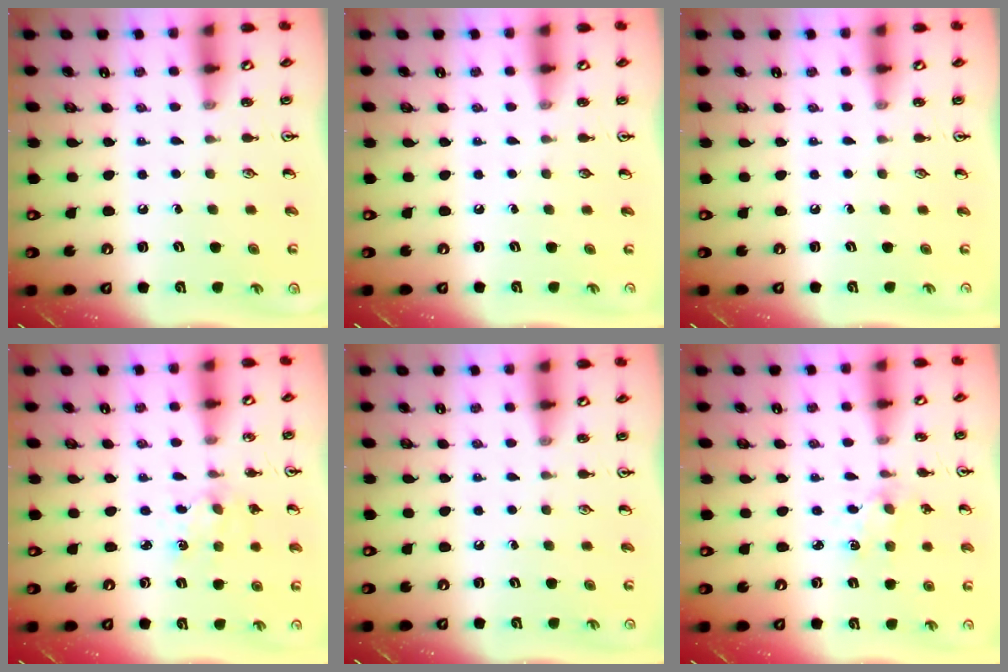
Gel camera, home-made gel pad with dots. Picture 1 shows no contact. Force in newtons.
{"total": 0.0}
{"total": 0.0}
{"total": 3.1, "press": 3.1, "slide": 0.4}
{"total": 0.0}
{"total": 2.5, "press": 2.4, "slide": 0.3}